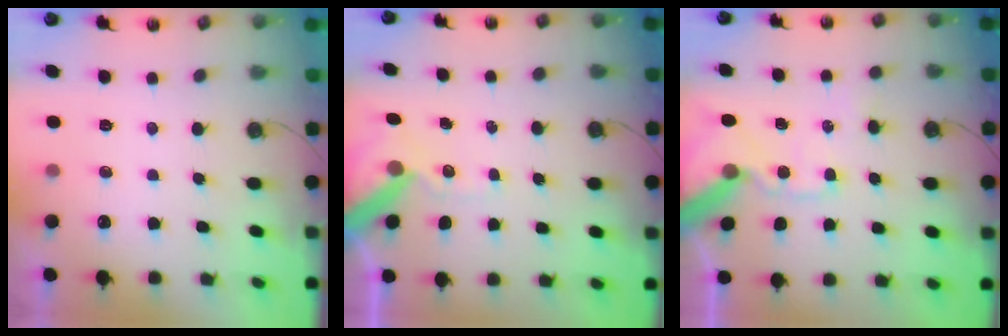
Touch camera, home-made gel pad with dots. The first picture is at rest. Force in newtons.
{"total": 10.8, "press": 10.6, "slide": 1.6}
{"total": 14.5, "press": 14.3, "slide": 2.5}